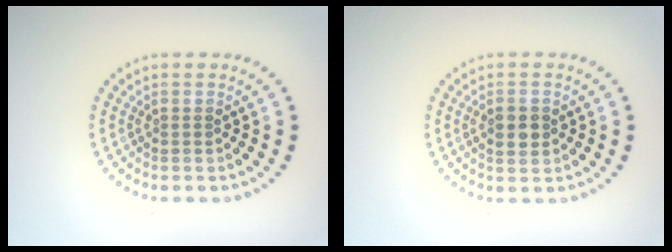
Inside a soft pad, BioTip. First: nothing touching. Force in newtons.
{"total": 2.3, "press": 2.3, "slide": 0.1}